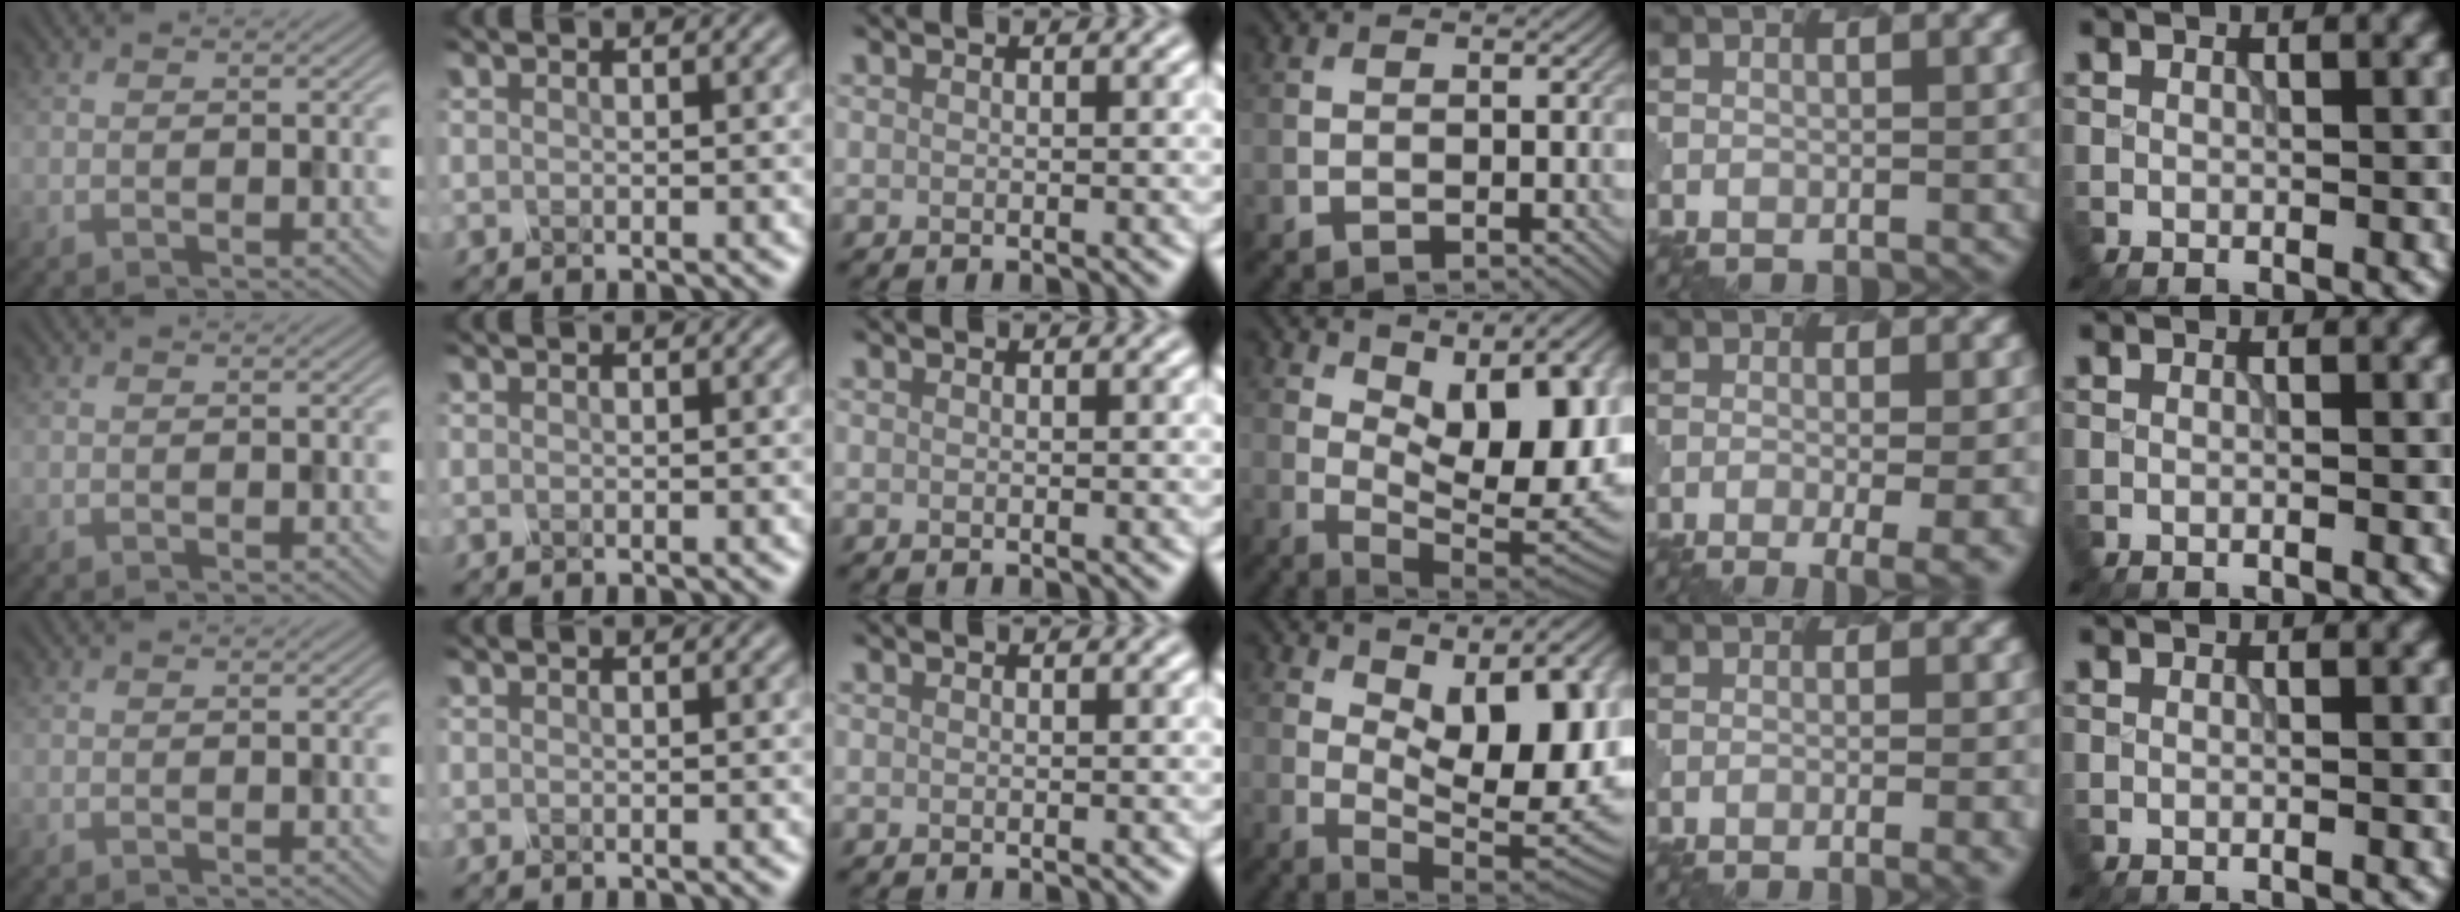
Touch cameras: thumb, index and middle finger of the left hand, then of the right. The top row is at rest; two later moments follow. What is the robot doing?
{"motion": "shake", "object": "salt shaker"}